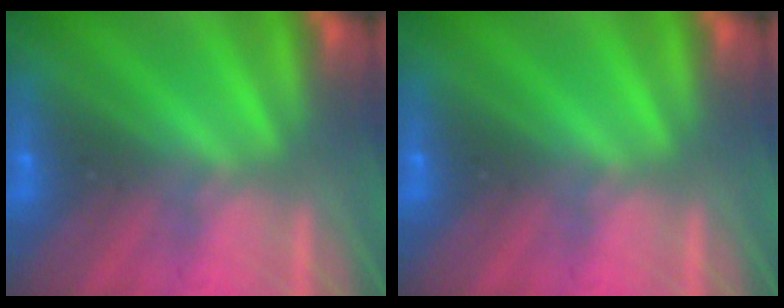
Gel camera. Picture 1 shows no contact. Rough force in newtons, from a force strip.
{"total": 0.0}